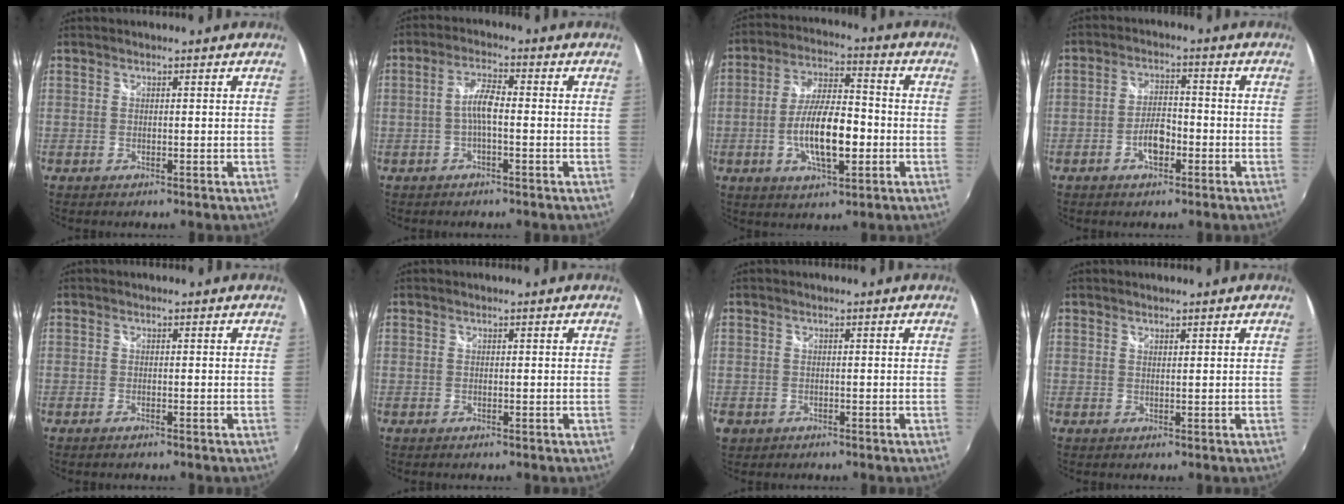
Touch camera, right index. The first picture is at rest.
{"total": 4.0, "force": [-0.9, 0.9, 3.8], "torque": [-0.077, 0.010, -0.018]}
{"total": 11.1, "force": [-2.8, 3.8, 10.1], "torque": [-0.191, 0.001, -0.045]}
{"total": 5.3, "force": [-2.5, 2.5, 4.0], "torque": [-0.080, 0.008, -0.041]}
{"total": 0.8, "force": [-0.7, 0.2, 0.3], "torque": [-0.007, -0.004, -0.015]}
{"total": 0.0}
{"total": 2.5, "force": [-0.8, 2.3, 0.6], "torque": [-0.017, -0.004, -0.012]}
{"total": 0.6, "force": [0.6, 0.1, 0.1], "torque": [-0.002, -0.002, 0.010]}